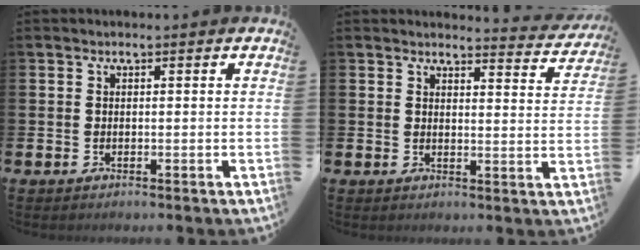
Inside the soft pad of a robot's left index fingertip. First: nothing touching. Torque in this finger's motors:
{"motor_torque": [1.00, -1.13, 0.08, 0.00]}